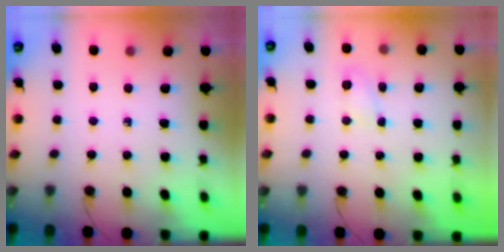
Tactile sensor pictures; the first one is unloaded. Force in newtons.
{"total": 4.1, "press": 4.1, "slide": 0.4}